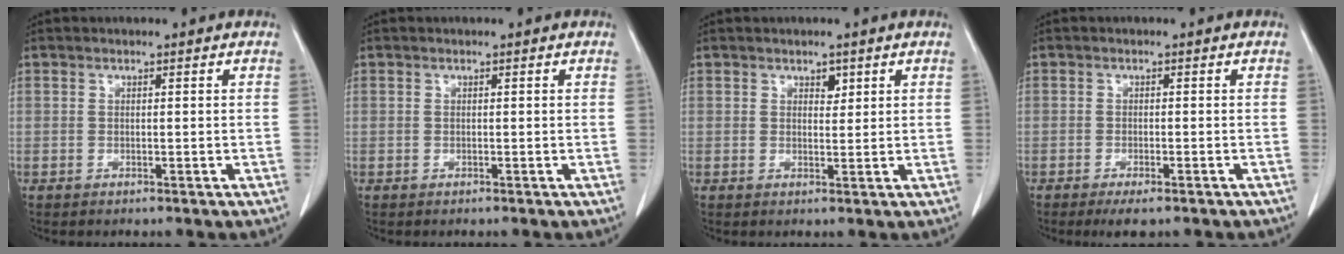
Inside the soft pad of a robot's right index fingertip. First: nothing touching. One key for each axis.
{"total": 0.0}
{"total": 1.6, "fx": 0.9, "fy": 0.9, "fz": 0.9, "tx": -0.009, "ty": -0.003, "tz": 0.014}
{"total": 4.0, "fx": -2.9, "fy": 1.0, "fz": 2.5, "tx": -0.030, "ty": -0.005, "tz": -0.037}